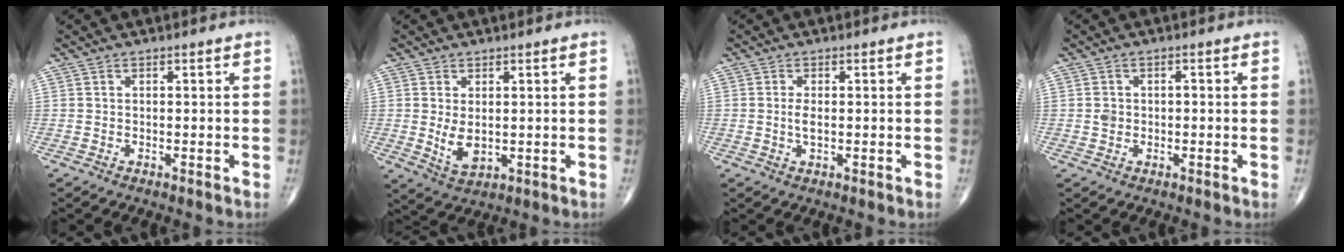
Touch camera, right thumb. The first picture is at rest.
{"total": 4.9, "force": [0.1, 2.9, 3.9], "torque": [-0.065, -0.013, 0.014]}
{"total": 2.1, "force": [-0.1, 0.9, 1.9], "torque": [-0.040, -0.002, -0.002]}
{"total": 2.2, "force": [-0.2, 1.9, 1.2], "torque": [-0.011, 0.007, -0.002]}